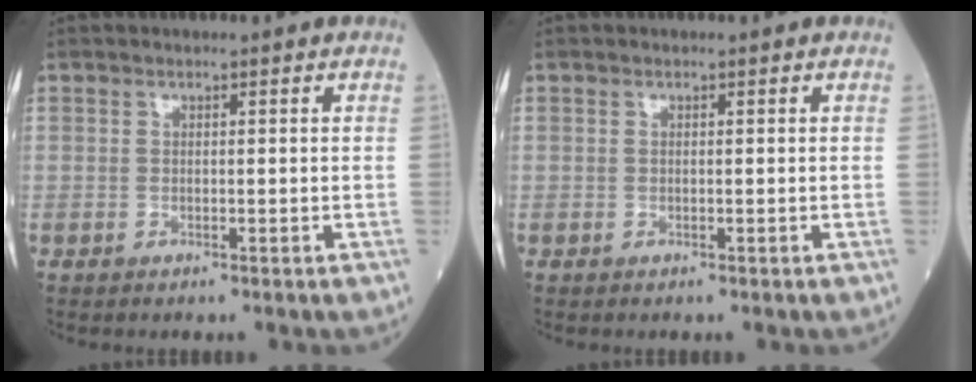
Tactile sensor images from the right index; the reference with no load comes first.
{"total": 0.0}